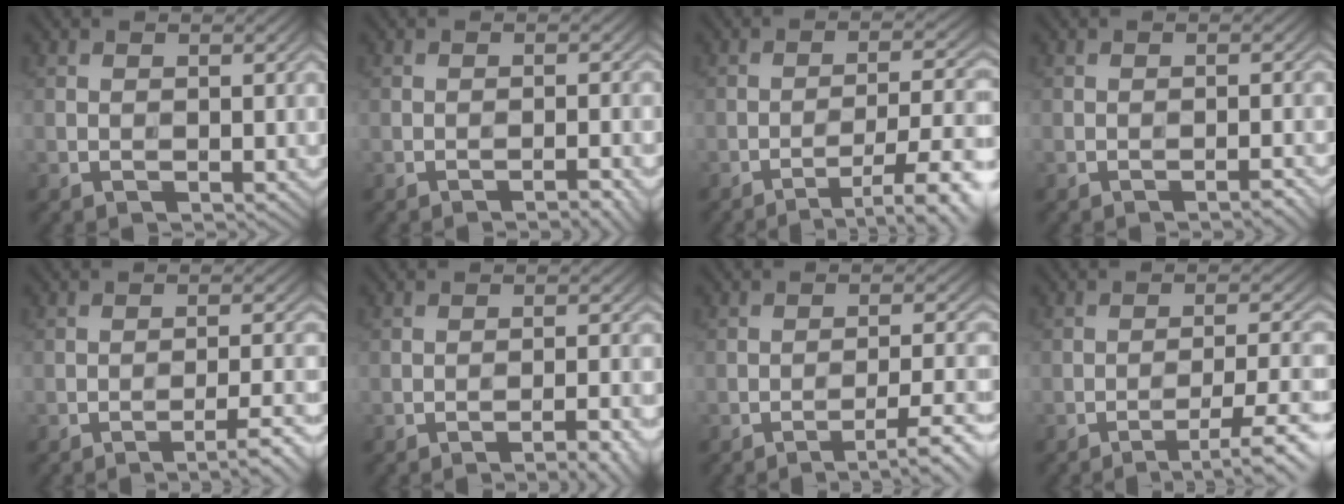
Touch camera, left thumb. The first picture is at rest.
{"total": 2.2, "force": [-1.4, 0.3, 1.6], "torque": [-0.022, 0.007, -0.024]}
{"total": 9.4, "force": [-5.5, 2.3, 7.4], "torque": [-0.115, 0.009, -0.070]}
{"total": 1.3, "force": [-1.0, 0.0, 0.8], "torque": [-0.009, 0.007, -0.019]}
{"total": 4.1, "force": [-2.6, 0.4, 3.1], "torque": [-0.056, 0.011, -0.045]}
{"total": 4.6, "force": [-3.0, 0.7, 3.4], "torque": [-0.047, 0.014, -0.047]}
{"total": 5.1, "force": [-3.1, 0.7, 3.9], "torque": [-0.068, 0.010, -0.050]}
{"total": 6.5, "force": [-3.8, 1.2, 5.2], "torque": [-0.089, 0.004, -0.055]}